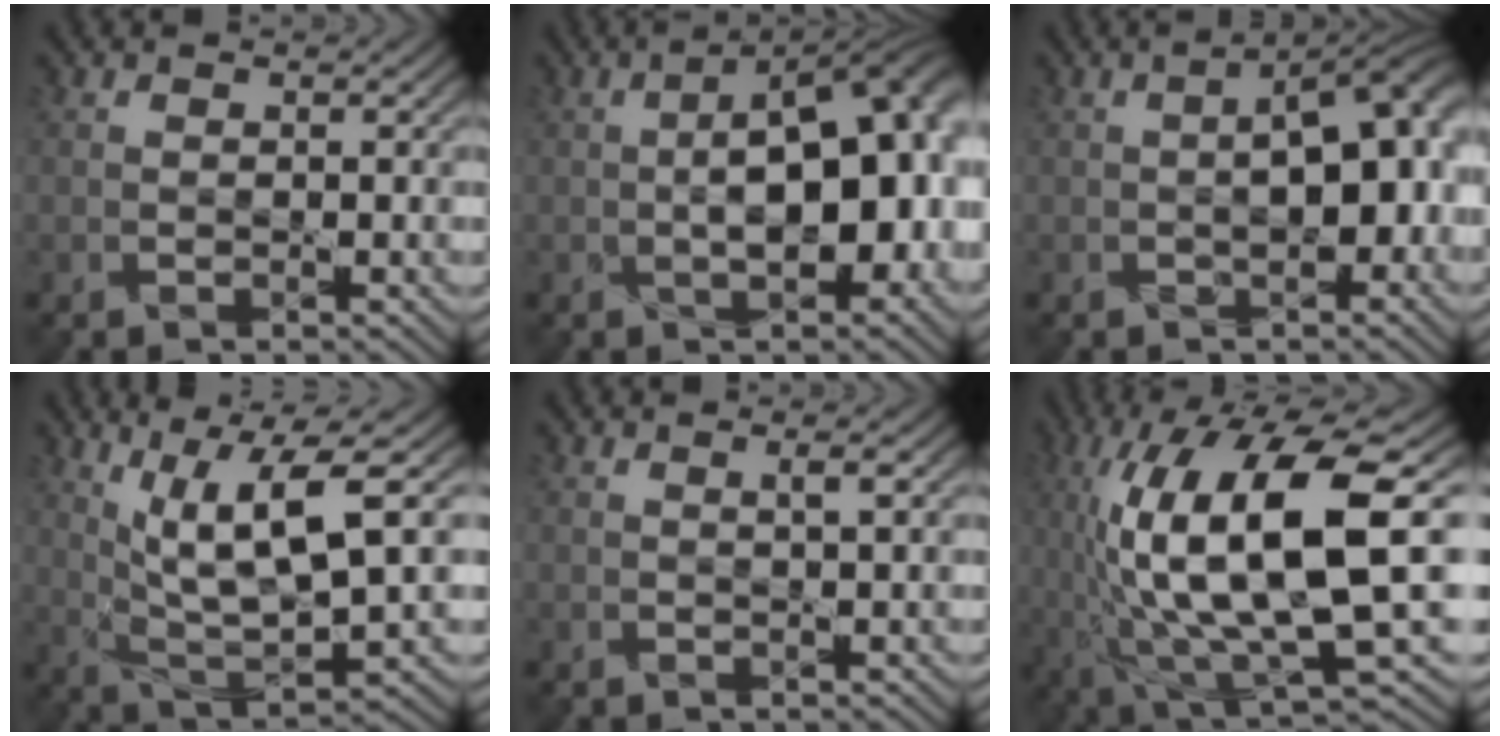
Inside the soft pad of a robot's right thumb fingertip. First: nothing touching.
{"total": 14.5, "force": [-0.4, 7.4, 12.4], "torque": [-0.161, -0.010, 0.000]}
{"total": 8.5, "force": [-0.4, 4.3, 7.3], "torque": [-0.088, -0.006, 0.000]}
{"total": 10.0, "force": [3.9, 2.1, 8.9], "torque": [-0.177, 0.012, 0.079]}
{"total": 0.7, "force": [0.4, -0.3, 0.4], "torque": [-0.008, 0.003, 0.006]}
{"total": 16.4, "force": [1.2, 4.7, 15.7], "torque": [-0.306, 0.005, 0.027]}